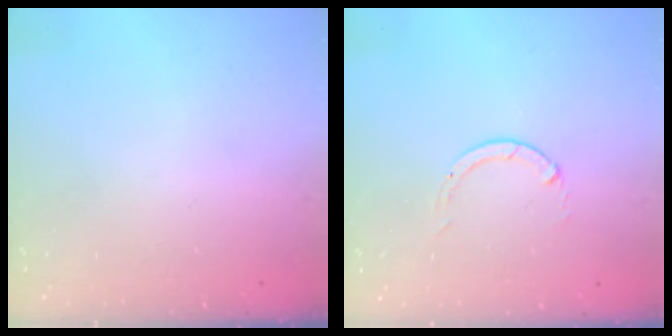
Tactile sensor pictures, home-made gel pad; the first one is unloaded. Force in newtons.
{"total": 0.0}